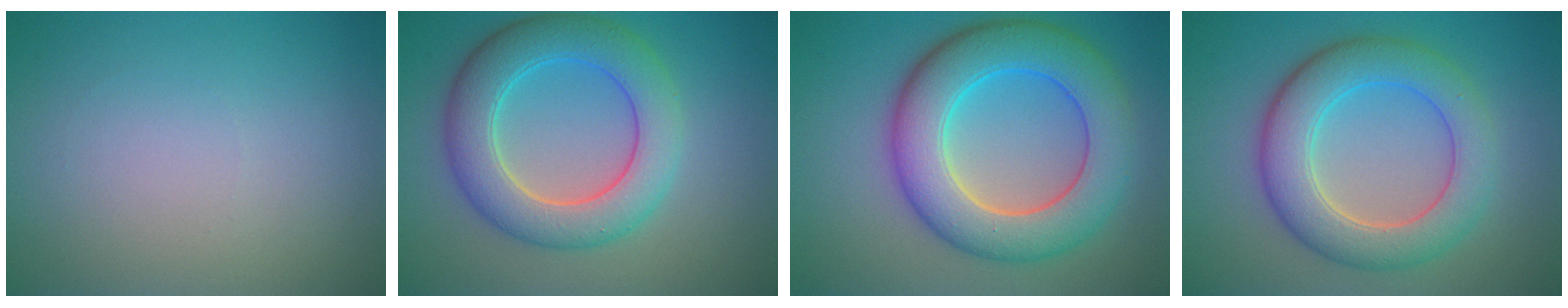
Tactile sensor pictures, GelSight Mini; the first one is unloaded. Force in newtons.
{"total": 7.3, "press": 7.3, "slide": 0.4}
{"total": 9.5, "press": 9.5, "slide": 0.6}
{"total": 7.1, "press": 7.1, "slide": 0.3}